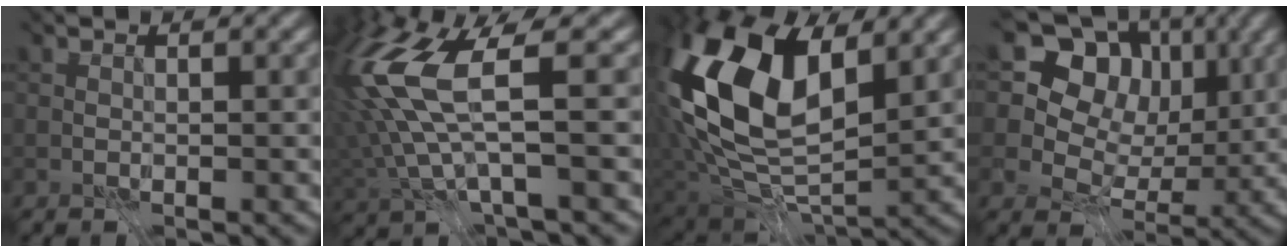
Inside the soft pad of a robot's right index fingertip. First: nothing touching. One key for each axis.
{"total": 8.6, "fx": -0.4, "fy": 1.9, "fz": 8.4, "tx": -0.216, "ty": -0.008, "tz": 0.017}
{"total": 14.5, "fx": 2.0, "fy": 8.5, "fz": 11.6, "tx": -0.254, "ty": 0.006, "tz": 0.056}
{"total": 9.4, "fx": 3.4, "fy": 7.3, "fz": 4.9, "tx": -0.105, "ty": 0.032, "tz": 0.065}